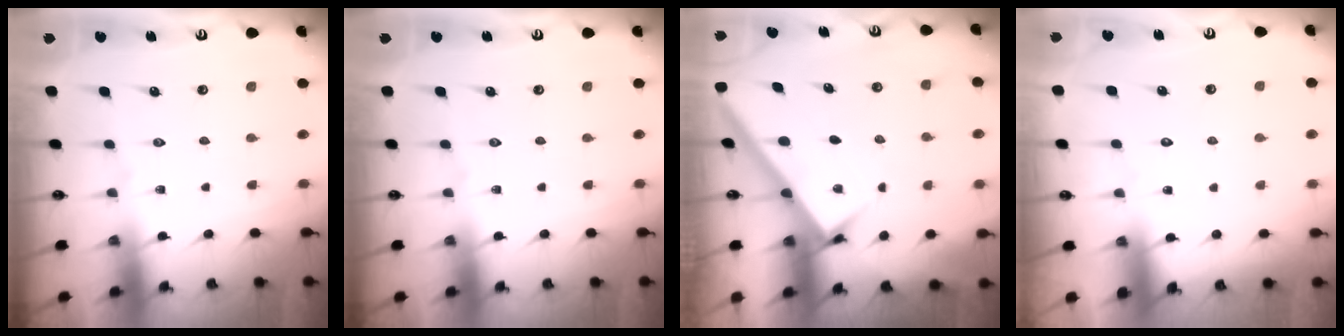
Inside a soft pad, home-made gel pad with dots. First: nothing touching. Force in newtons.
{"total": 0.0}
{"total": 3.1, "press": 3.1, "slide": 0.1}
{"total": 3.5, "press": 3.5, "slide": 0.2}